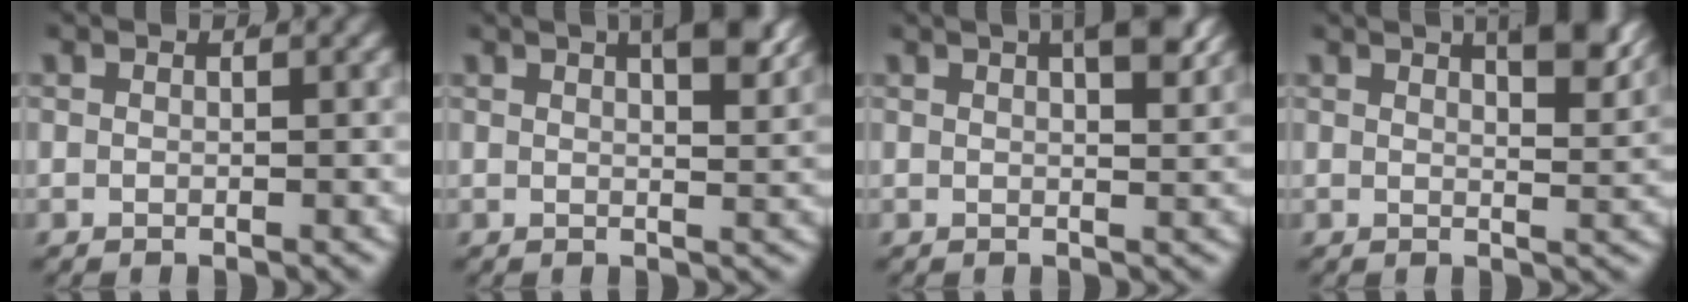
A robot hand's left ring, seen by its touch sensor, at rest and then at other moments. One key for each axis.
{"total": 5.0, "fx": 2.7, "fy": 1.3, "fz": 4.1, "tx": -0.045, "ty": 0.005, "tz": 0.040}
{"total": 4.8, "fx": 2.3, "fy": 1.3, "fz": 4.0, "tx": -0.043, "ty": 0.010, "tz": 0.030}
{"total": 4.7, "fx": 3.0, "fy": 0.6, "fz": 3.5, "tx": -0.041, "ty": -0.004, "tz": 0.049}